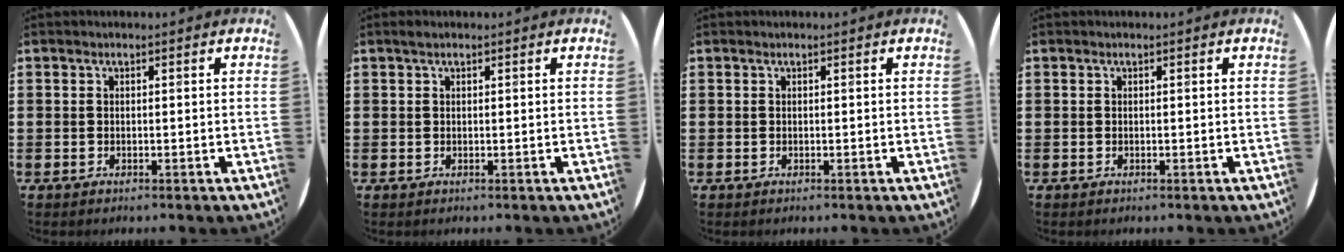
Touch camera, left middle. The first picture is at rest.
{"total": 0.8, "force": [0.6, 0.5, 0.2], "torque": [0.002, 0.000, 0.009]}
{"total": 0.0}
{"total": 0.0}